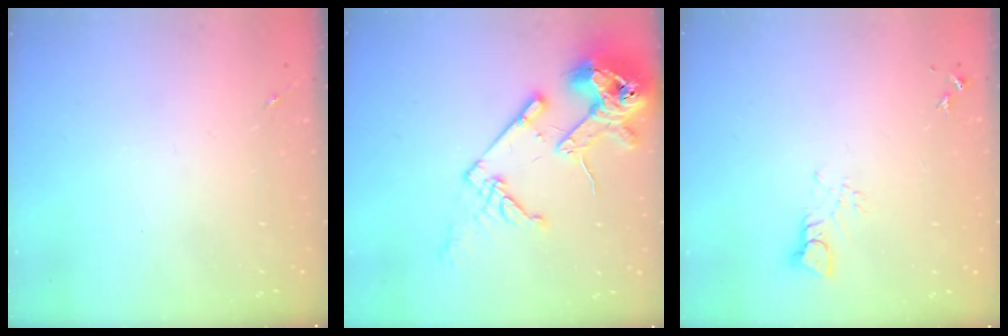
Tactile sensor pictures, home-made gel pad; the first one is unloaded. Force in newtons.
{"total": 18.6, "press": 18.4, "slide": 2.2}
{"total": 3.1, "press": 3.1, "slide": 0.3}